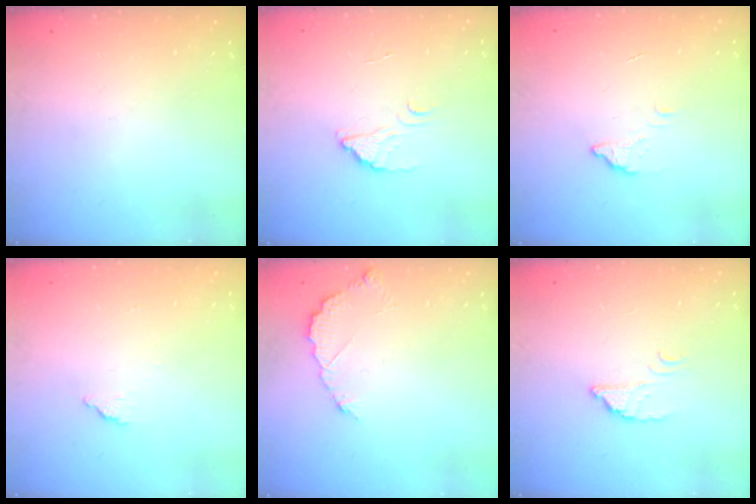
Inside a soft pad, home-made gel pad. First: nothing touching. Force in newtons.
{"total": 2.2, "press": 2.2, "slide": 0.1}
{"total": 2.8, "press": 2.8, "slide": 0.2}
{"total": 2.0, "press": 2.0, "slide": 0.1}
{"total": 6.2, "press": 6.2, "slide": 0.3}
{"total": 2.4, "press": 2.4, "slide": 0.1}